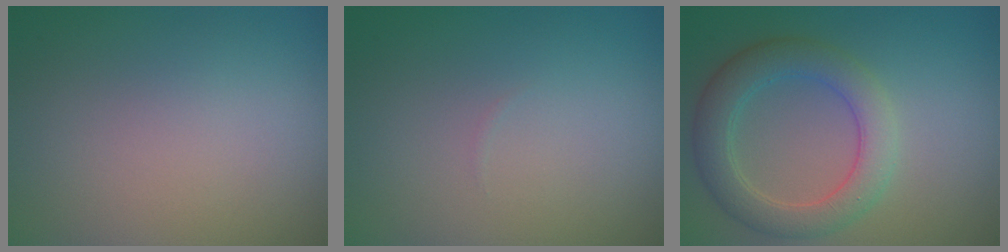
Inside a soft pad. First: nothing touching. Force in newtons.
{"total": 0.0}
{"total": 4.6, "press": 4.6, "slide": 0.1}